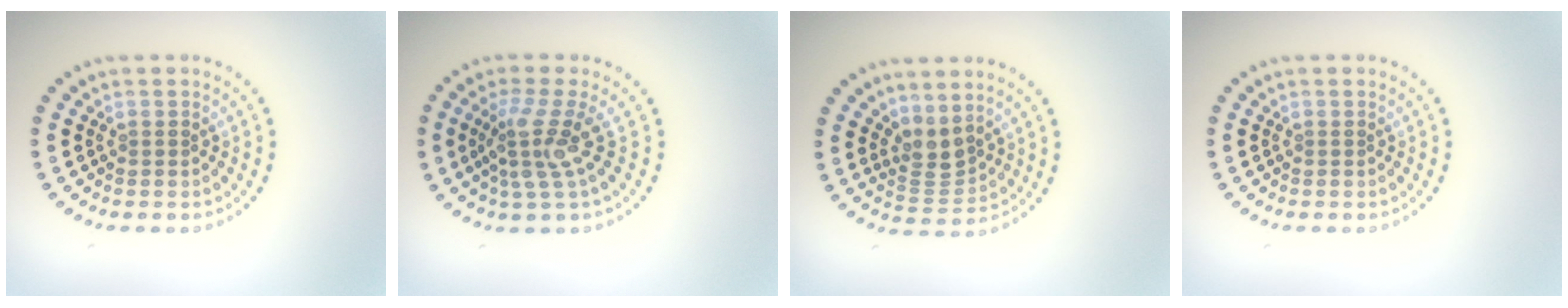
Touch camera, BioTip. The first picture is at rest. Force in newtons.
{"total": 3.5, "press": 2.5, "slide": 2.5}
{"total": 2.6, "press": 2.0, "slide": 1.6}
{"total": 0.0}